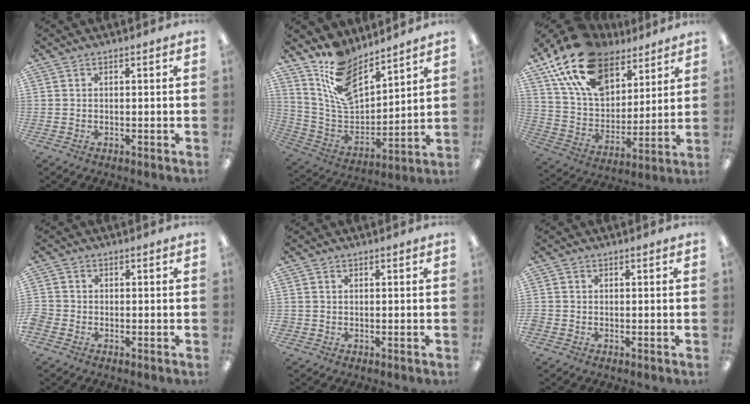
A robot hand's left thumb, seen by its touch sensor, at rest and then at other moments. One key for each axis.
{"total": 14.7, "fx": 11.4, "fy": 6.5, "fz": 6.7, "tx": -0.148, "ty": -0.066, "tz": 0.213}
{"total": 19.8, "fx": 13.2, "fy": 11.0, "fz": 10.0, "tx": -0.196, "ty": -0.063, "tz": 0.244}
{"total": 2.0, "fx": -1.1, "fy": 1.5, "fz": 0.6, "tx": -0.008, "ty": 0.007, "tz": -0.021}
{"total": 0.6, "fx": 0.0, "fy": 0.6, "fz": 0.0, "tx": 0.001, "ty": 0.005, "tz": -0.001}
{"total": 0.8, "fx": -0.4, "fy": 0.7, "fz": 0.2, "tx": 0.000, "ty": 0.003, "tz": -0.009}